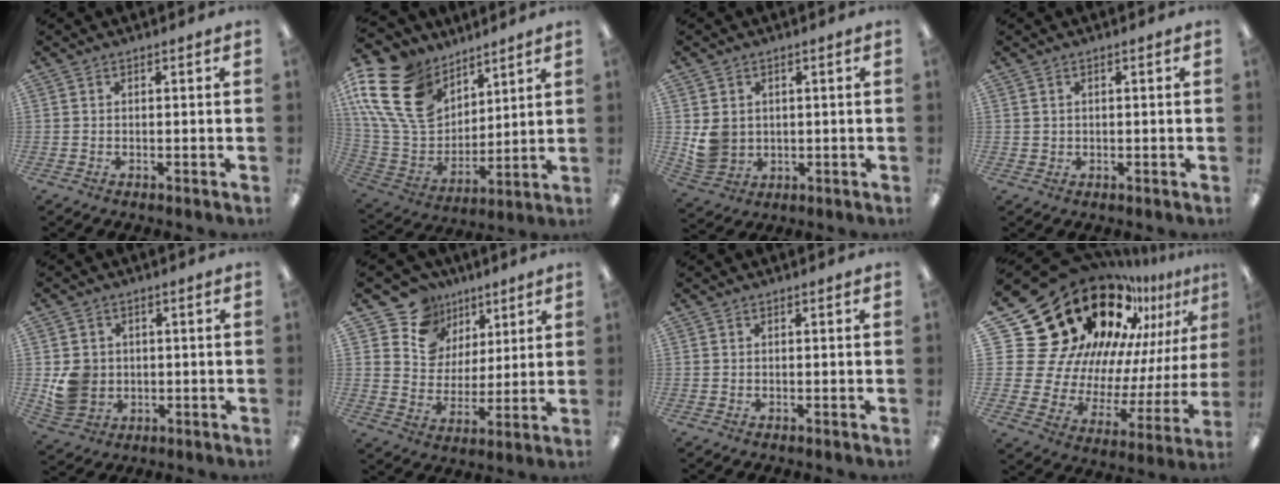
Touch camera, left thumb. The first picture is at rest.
{"total": 21.4, "force": [11.0, 14.6, 11.1], "torque": [-0.260, -0.054, 0.204]}
{"total": 6.0, "force": [1.1, 5.6, 1.9], "torque": [-0.029, 0.007, 0.028]}
{"total": 1.3, "force": [0.6, 1.2, 0.1], "torque": [-0.003, 0.003, 0.010]}
{"total": 7.2, "force": [0.0, 6.8, 2.3], "torque": [-0.052, 0.011, 0.008]}
{"total": 11.7, "force": [7.6, 9.0, 0.9], "torque": [-0.027, -0.069, 0.146]}
{"total": 0.0}
{"total": 31.5, "force": [20.5, 18.8, 14.8], "torque": [-0.247, -0.185, 0.426]}